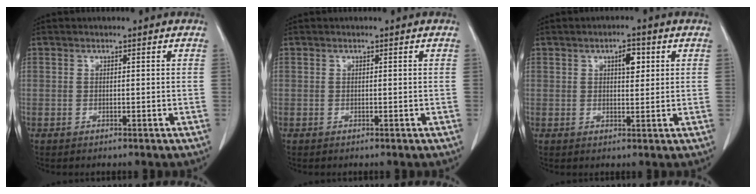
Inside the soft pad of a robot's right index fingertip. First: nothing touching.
{"total": 0.0}
{"total": 3.3, "force": [1.3, 1.4, 2.8], "torque": [-0.044, 0.002, 0.019]}